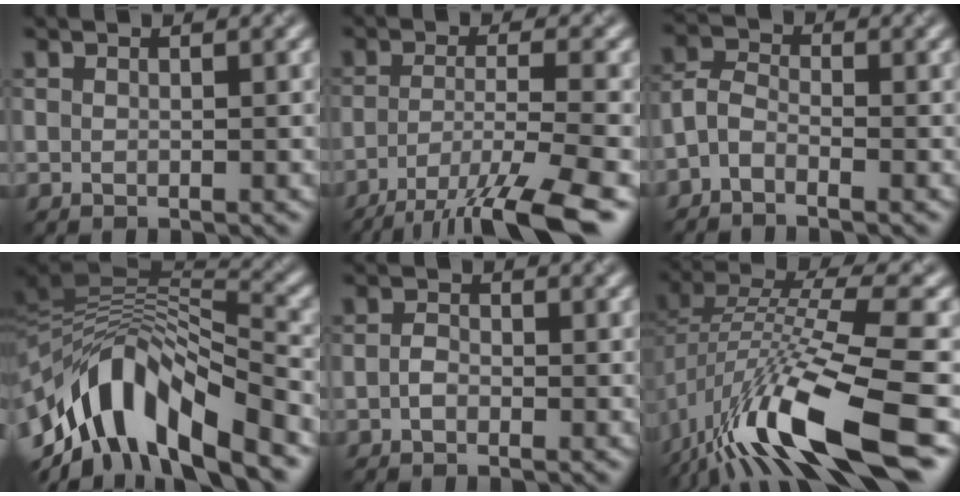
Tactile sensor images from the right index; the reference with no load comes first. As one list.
[{"total": 9.1, "force": [-5.9, 1.7, 6.8], "torque": [-0.110, -0.013, -0.106]}, {"total": 2.3, "force": [-1.5, 1.0, 1.4], "torque": [-0.034, 0.003, -0.044]}, {"total": 11.5, "force": [-5.3, 4.7, 9.1], "torque": [-0.161, 0.018, -0.096]}, {"total": 1.3, "force": [-0.7, 0.8, 0.9], "torque": [-0.021, -0.002, -0.018]}, {"total": 13.0, "force": [-6.2, 3.6, 10.9], "torque": [-0.214, 0.005, -0.108]}]